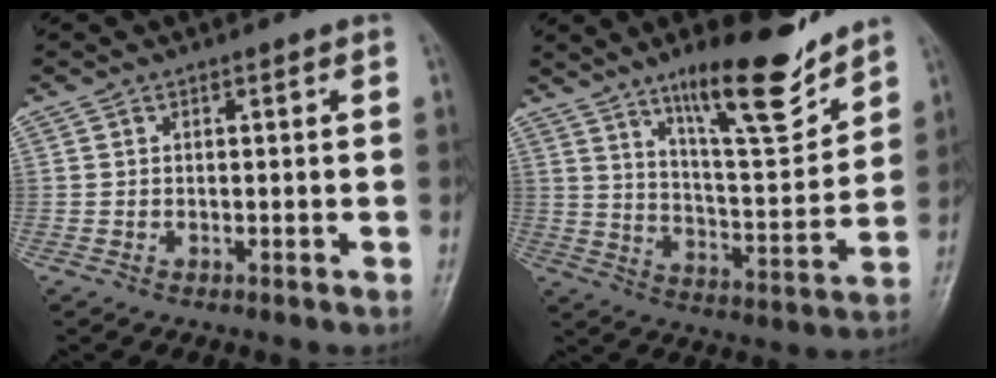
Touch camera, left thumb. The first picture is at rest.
{"total": 16.7, "force": [11.8, 4.0, 11.2], "torque": [-0.148, -0.079, 0.196]}